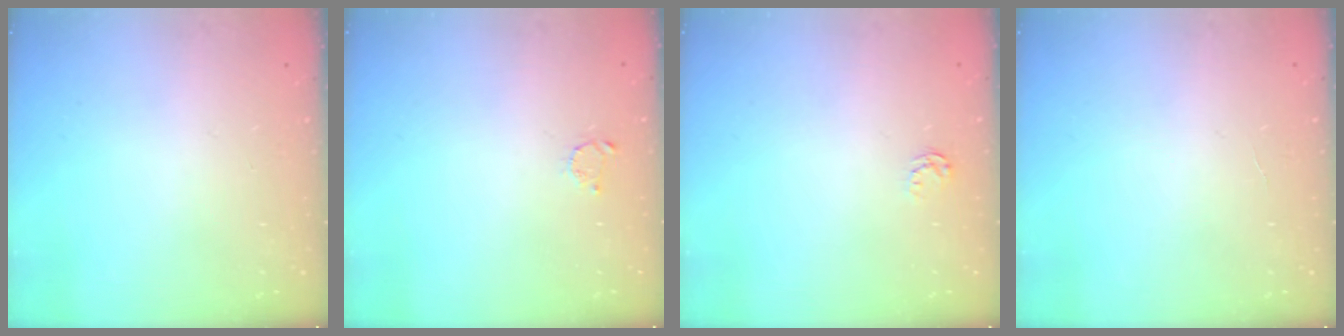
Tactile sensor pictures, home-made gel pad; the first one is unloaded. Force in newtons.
{"total": 2.1, "press": 2.1, "slide": 0.3}
{"total": 2.6, "press": 2.6, "slide": 0.4}
{"total": 1.3, "press": 1.3, "slide": 0.1}